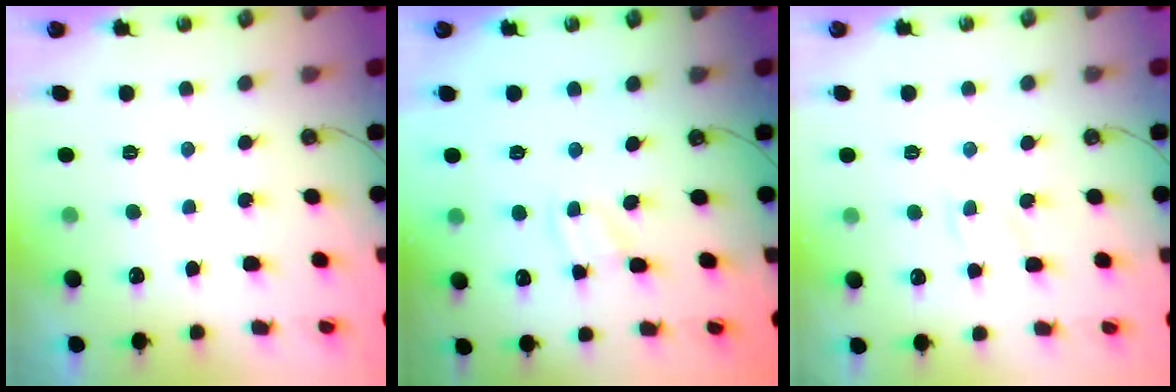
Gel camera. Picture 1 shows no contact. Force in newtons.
{"total": 2.9, "press": 2.9, "slide": 0.4}
{"total": 6.0, "press": 6.0, "slide": 0.7}